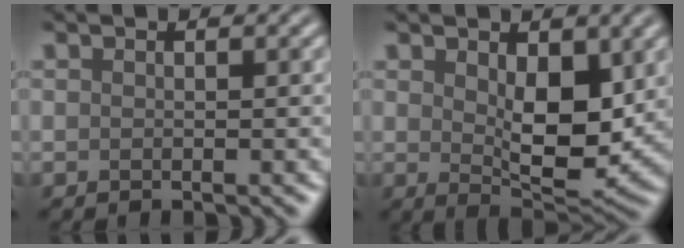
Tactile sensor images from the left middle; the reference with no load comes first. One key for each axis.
{"total": 6.1, "fx": 1.1, "fy": 3.1, "fz": 5.1, "tx": -0.092, "ty": -0.015, "tz": 0.027}